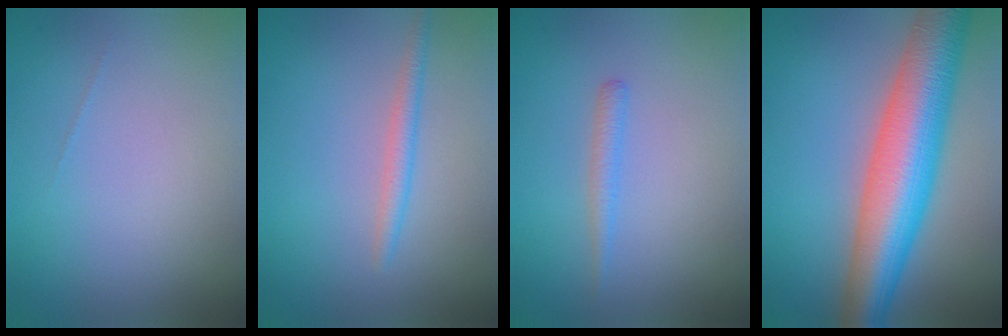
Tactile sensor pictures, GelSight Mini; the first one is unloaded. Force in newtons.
{"total": 1.6, "press": 1.6, "slide": 0.0}
{"total": 1.1, "press": 1.1, "slide": 0.1}
{"total": 10.7, "press": 10.7, "slide": 0.3}